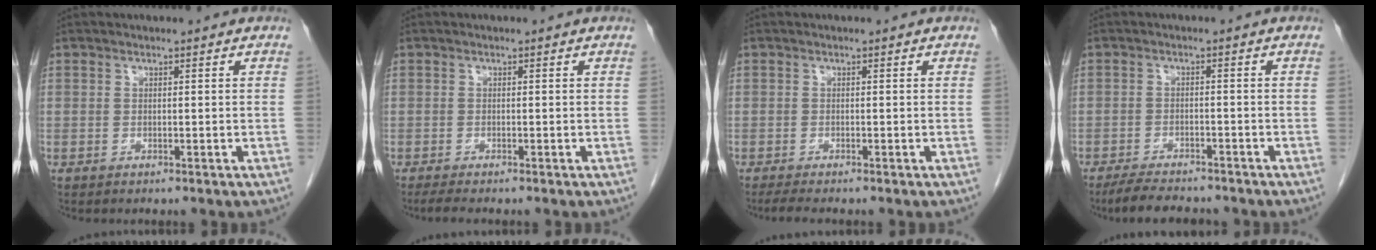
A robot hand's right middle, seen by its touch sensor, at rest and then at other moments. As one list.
[{"total": 2.1, "force": [-1.8, 0.0, 1.2], "torque": [-0.025, -0.007, -0.028]}, {"total": 2.7, "force": [-2.3, 0.1, 1.5], "torque": [-0.028, -0.008, -0.035]}, {"total": 7.2, "force": [-6.3, 1.6, 2.9], "torque": [-0.051, -0.014, -0.099]}]